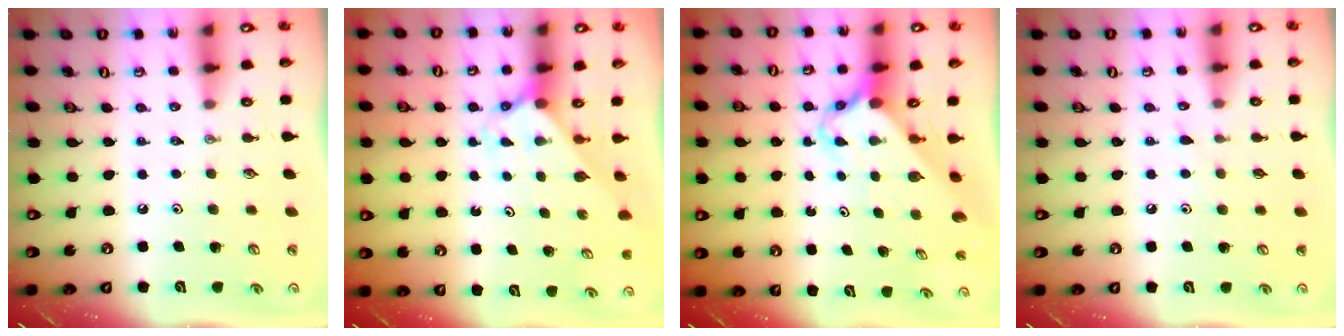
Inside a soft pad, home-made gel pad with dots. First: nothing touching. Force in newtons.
{"total": 2.1, "press": 2.1, "slide": 0.1}
{"total": 2.8, "press": 2.8, "slide": 0.2}
{"total": 5.7, "press": 5.7, "slide": 0.5}